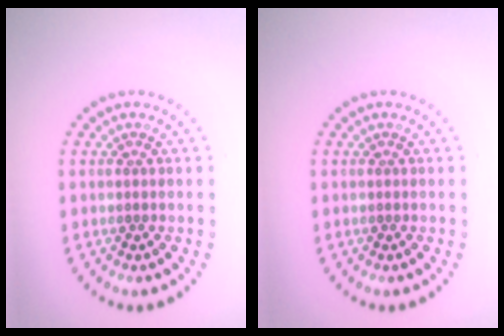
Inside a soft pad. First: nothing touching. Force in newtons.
{"total": 0.0}